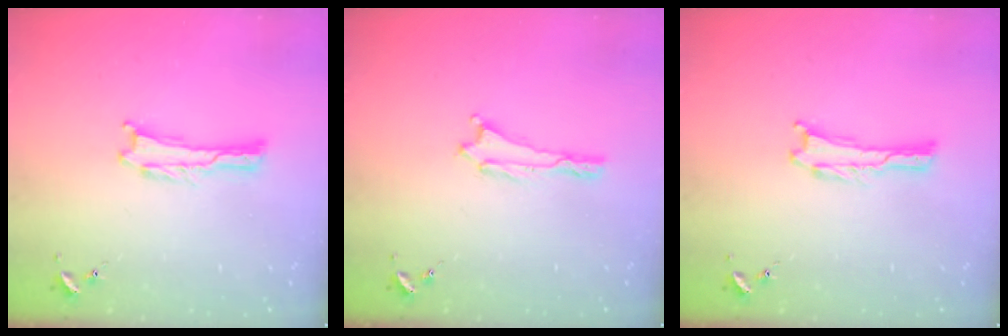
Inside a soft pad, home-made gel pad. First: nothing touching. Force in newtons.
{"total": 0.0}
{"total": 0.0}